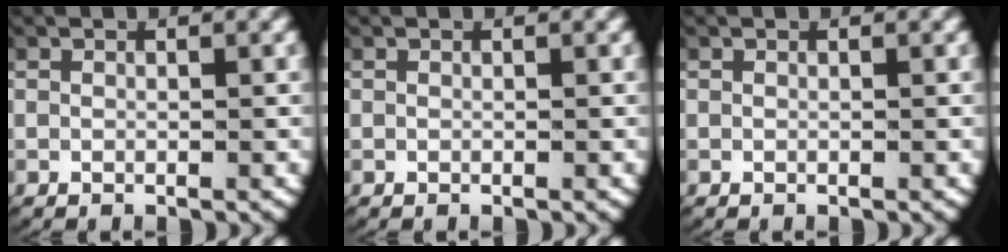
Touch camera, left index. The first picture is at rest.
{"total": 0.0}
{"total": 0.0}